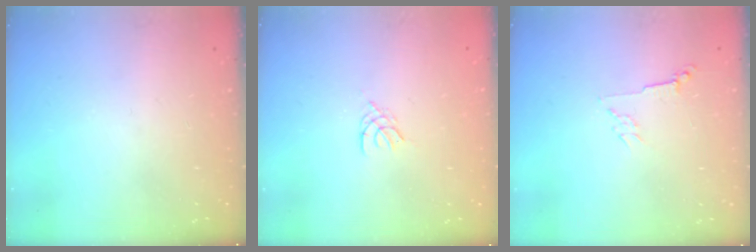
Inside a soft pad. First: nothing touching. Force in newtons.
{"total": 2.1, "press": 2.0, "slide": 0.4}
{"total": 2.8, "press": 2.7, "slide": 0.6}